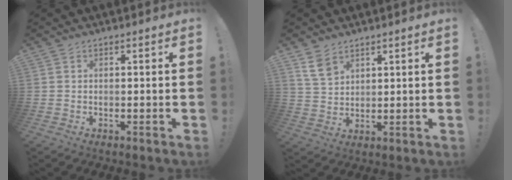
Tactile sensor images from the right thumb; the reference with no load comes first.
{"total": 6.7, "force": [4.5, 4.1, 2.9], "torque": [-0.046, -0.022, 0.087]}